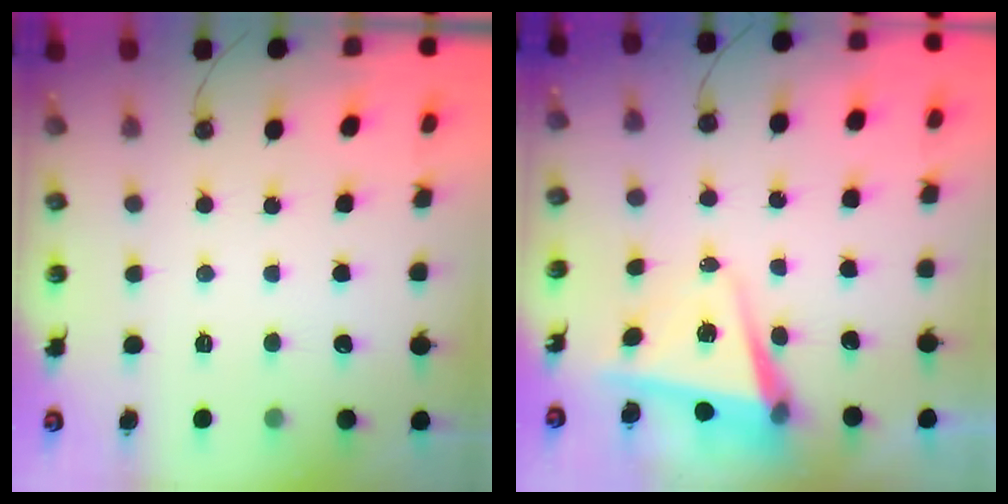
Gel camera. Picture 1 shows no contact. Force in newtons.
{"total": 5.3, "press": 4.8, "slide": 2.2}